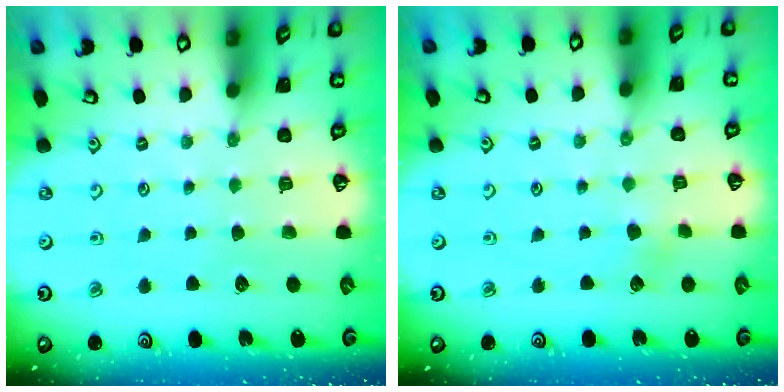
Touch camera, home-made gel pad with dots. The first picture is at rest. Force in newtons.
{"total": 2.1, "press": 2.1, "slide": 0.3}